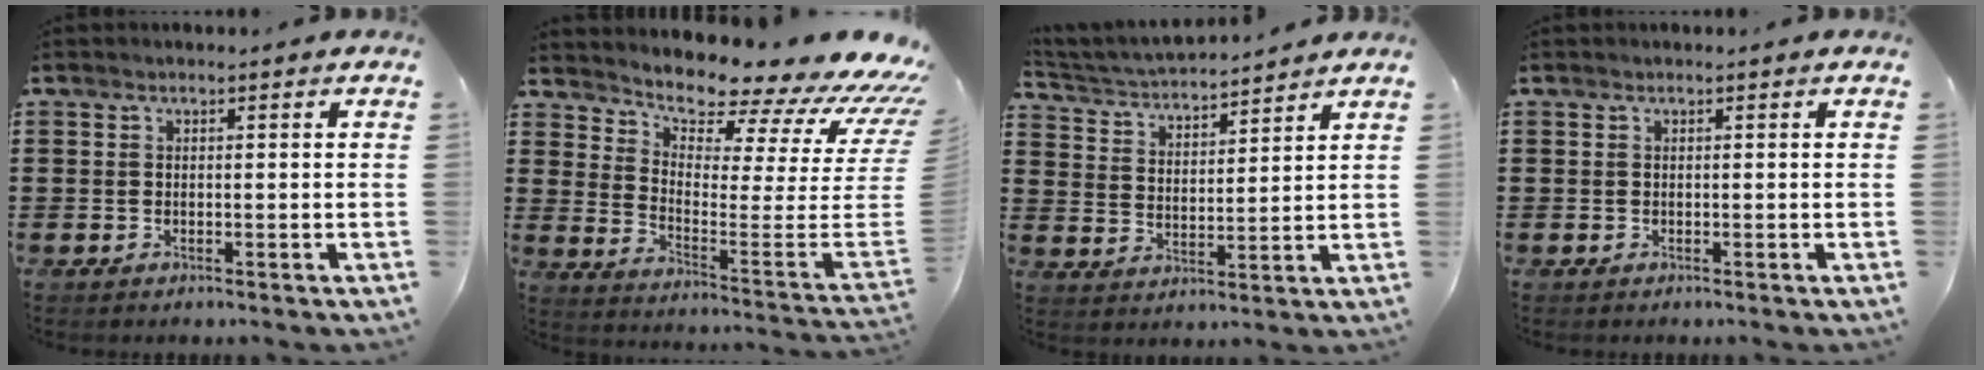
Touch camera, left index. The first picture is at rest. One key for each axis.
{"total": 6.9, "fx": 6.4, "fy": 0.7, "fz": 2.4, "tx": -0.062, "ty": -0.084, "tz": 0.103}
{"total": 4.1, "fx": 4.0, "fy": 0.2, "fz": 0.6, "tx": -0.032, "ty": -0.027, "tz": 0.067}
{"total": 0.0}